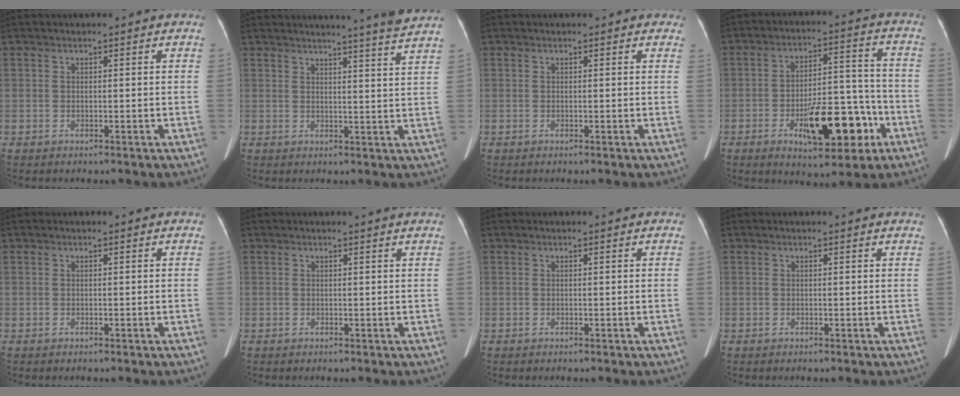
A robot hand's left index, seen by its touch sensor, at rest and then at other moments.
{"total": 8.1, "force": [7.4, -1.5, 2.8], "torque": [-0.038, -0.015, 0.075]}
{"total": 0.6, "force": [0.5, 0.3, 0.1], "torque": [-0.001, 0.000, -0.005]}
{"total": 13.1, "force": [-5.7, 4.7, 10.8], "torque": [-0.163, 0.019, -0.078]}
{"total": 0.0}
{"total": 1.3, "force": [1.2, -0.3, 0.3], "torque": [-0.015, -0.004, 0.014]}
{"total": 0.0}
{"total": 0.9, "force": [0.8, 0.0, 0.2], "torque": [-0.011, 0.000, 0.003]}